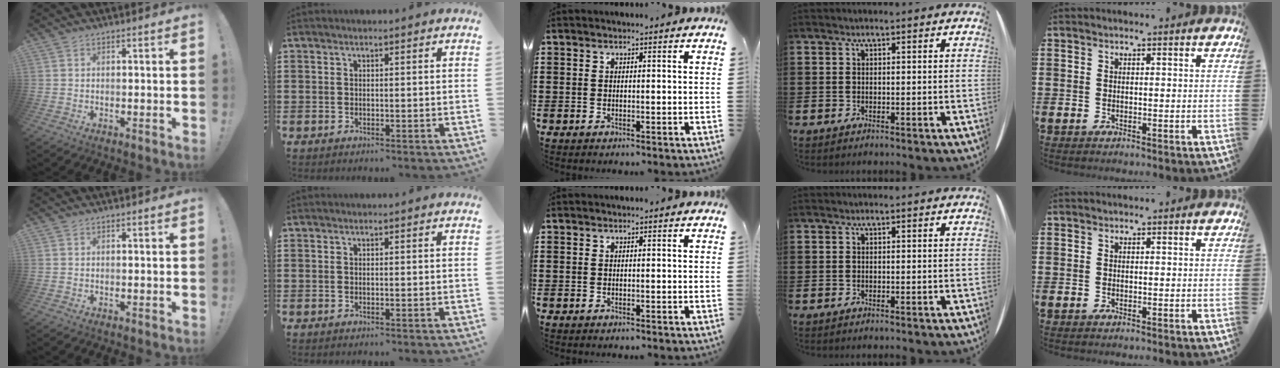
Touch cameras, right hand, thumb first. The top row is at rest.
{}